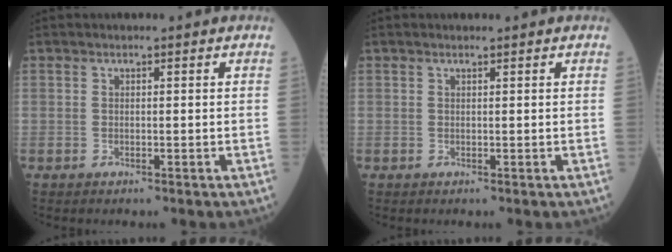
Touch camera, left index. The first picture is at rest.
{"total": 0.0}